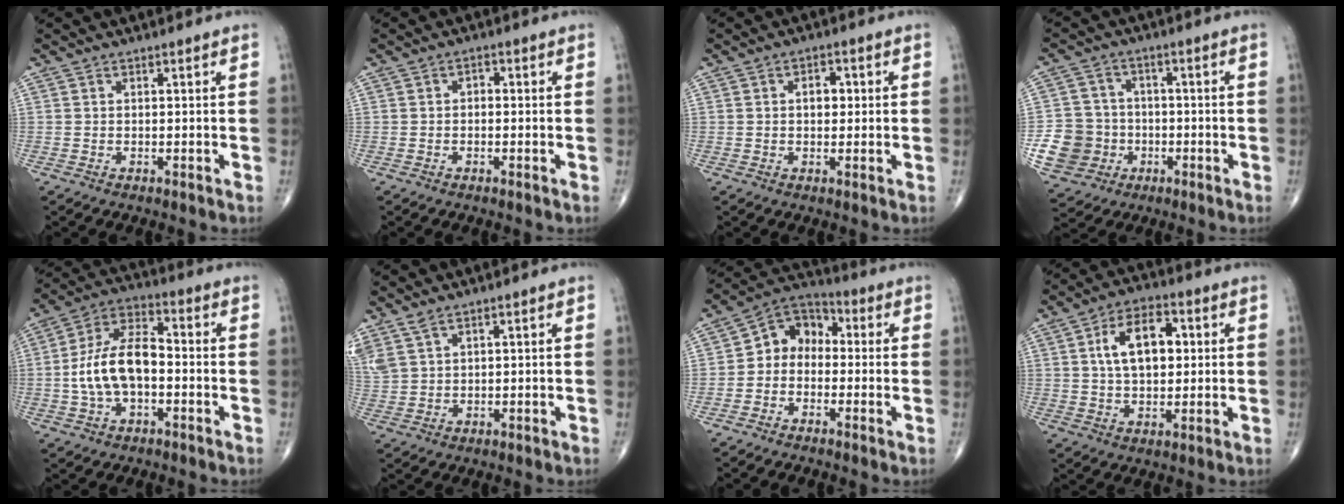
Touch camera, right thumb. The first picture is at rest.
{"total": 1.2, "force": [-0.2, 0.9, 0.8], "torque": [-0.005, 0.006, -0.007]}
{"total": 3.4, "force": [0.5, 2.2, 2.5], "torque": [-0.026, 0.006, 0.005]}
{"total": 10.1, "force": [-2.5, 9.4, 2.7], "torque": [-0.031, 0.019, -0.039]}
{"total": 12.5, "force": [-1.6, 6.7, 10.4], "torque": [-0.198, 0.040, -0.035]}
{"total": 4.6, "force": [3.4, 1.6, 2.6], "torque": [-0.065, -0.002, 0.083]}
{"total": 8.2, "force": [-0.8, 6.6, 4.8], "torque": [-0.044, 0.037, -0.038]}
{"total": 11.5, "force": [2.4, 6.6, 9.1], "torque": [-0.136, 0.008, 0.036]}